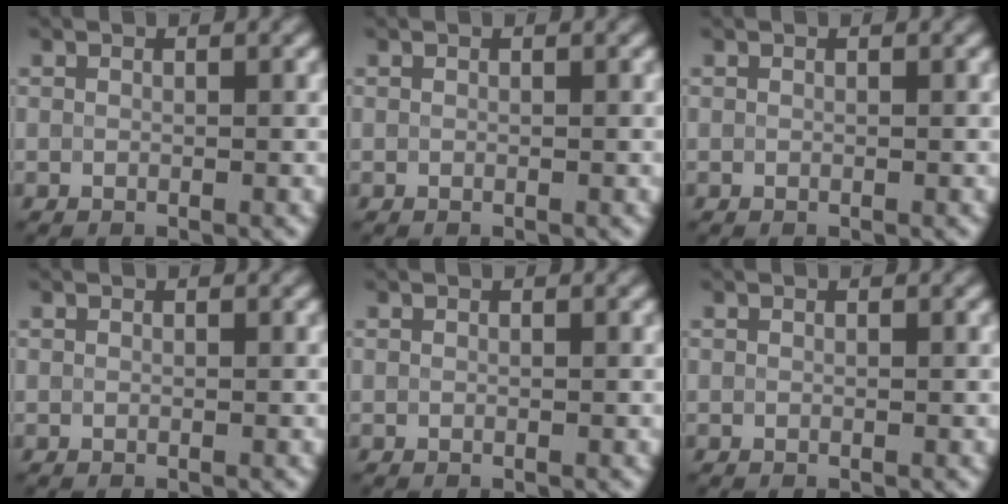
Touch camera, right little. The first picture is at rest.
{"total": 0.0}
{"total": 0.0}
{"total": 0.0}
{"total": 0.0}
{"total": 0.0}